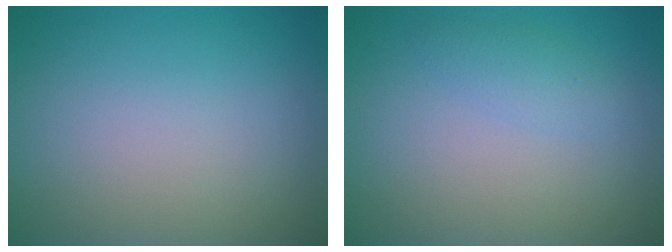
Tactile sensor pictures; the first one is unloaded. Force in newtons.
{"total": 1.3, "press": 1.3, "slide": 0.1}